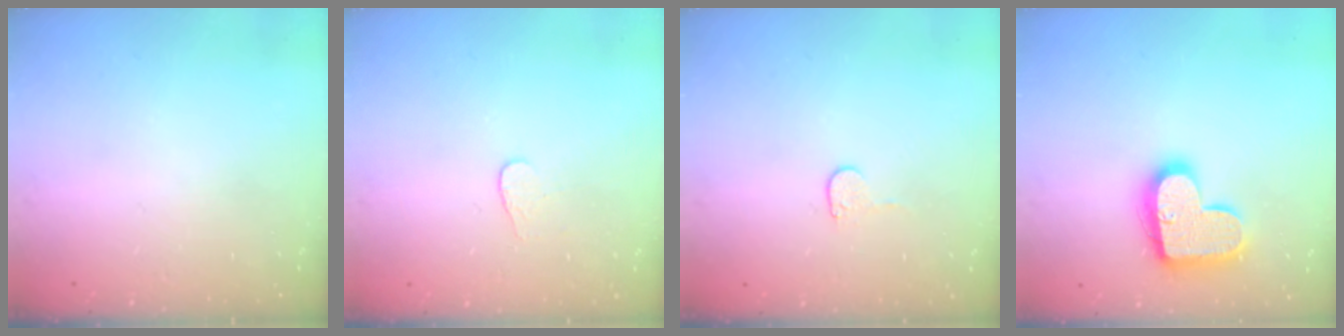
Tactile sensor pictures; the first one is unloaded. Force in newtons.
{"total": 3.2, "press": 3.2, "slide": 0.3}
{"total": 4.0, "press": 4.0, "slide": 0.3}
{"total": 17.1, "press": 17.1, "slide": 1.0}